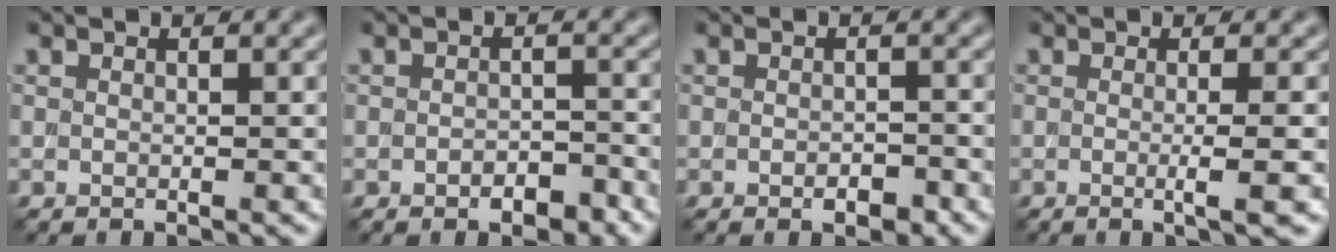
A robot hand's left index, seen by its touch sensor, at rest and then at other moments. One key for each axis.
{"total": 2.1, "fx": -1.3, "fy": 0.9, "fz": 1.3, "tx": -0.022, "ty": 0.003, "tz": -0.018}
{"total": 1.5, "fx": -0.8, "fy": 0.7, "fz": 1.0, "tx": -0.016, "ty": 0.000, "tz": -0.012}
{"total": 2.9, "fx": -0.3, "fy": 0.7, "fz": 2.8, "tx": -0.034, "ty": -0.006, "tz": -0.008}